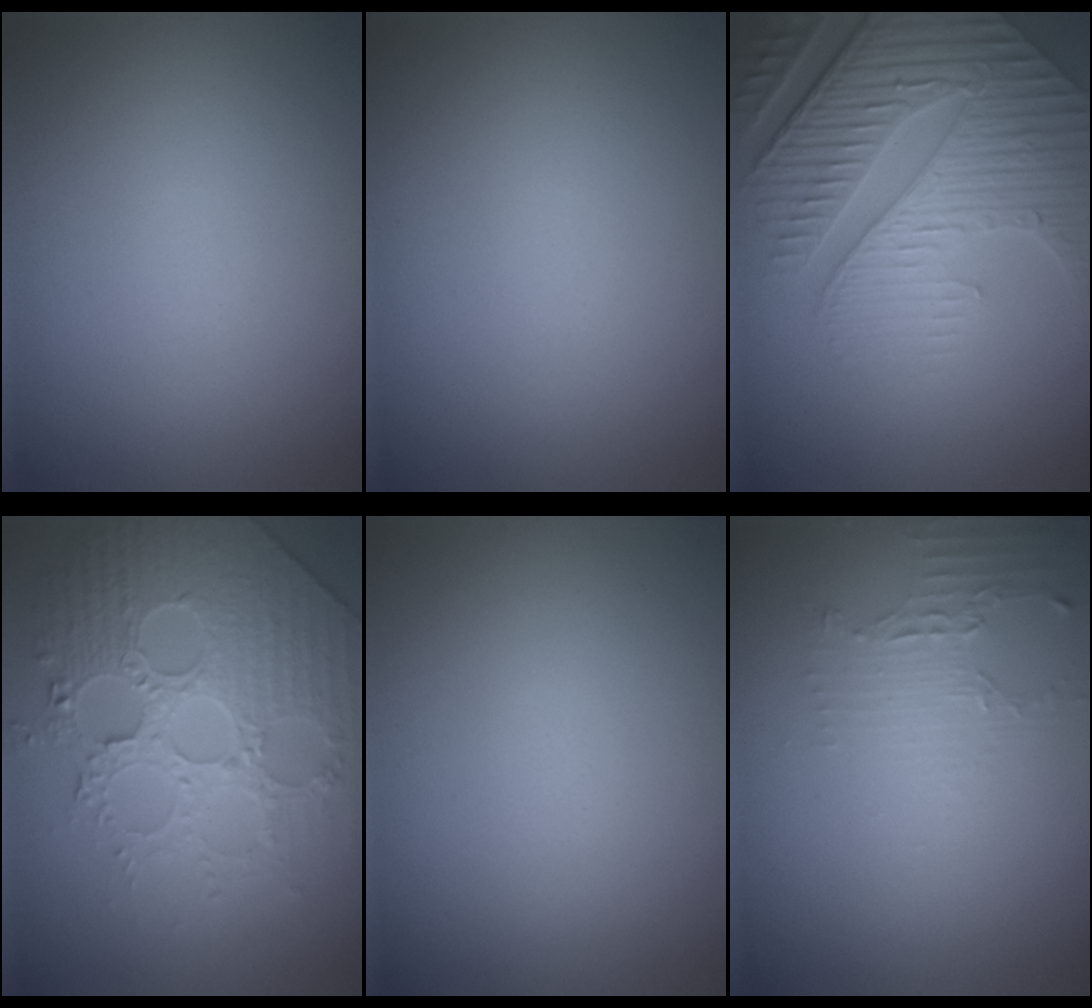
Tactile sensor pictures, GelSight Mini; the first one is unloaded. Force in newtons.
{"total": 0.0}
{"total": 8.6, "press": 6.1, "slide": 6.1}
{"total": 6.7, "press": 5.7, "slide": 3.4}
{"total": 0.0}
{"total": 2.2, "press": 1.5, "slide": 1.5}